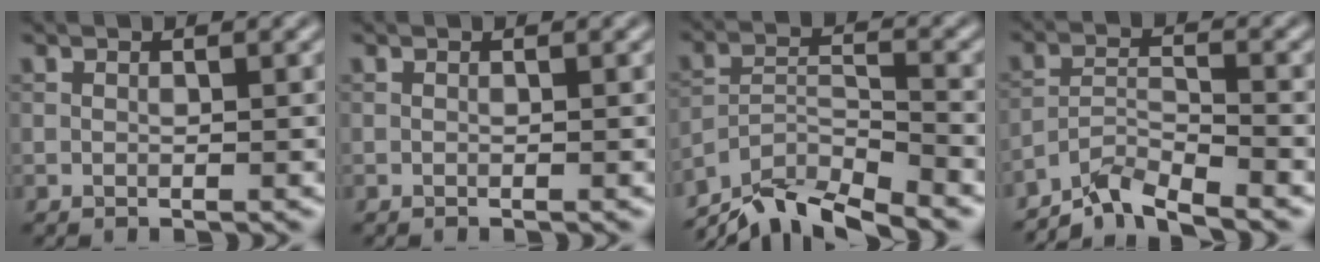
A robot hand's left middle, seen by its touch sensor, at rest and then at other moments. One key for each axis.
{"total": 0.0}
{"total": 8.1, "fx": -7.2, "fy": 1.7, "fz": 3.2, "tx": -0.059, "ty": -0.006, "tz": -0.126}
{"total": 5.0, "fx": -4.5, "fy": 0.7, "fz": 2.1, "tx": -0.035, "ty": -0.002, "tz": -0.088}